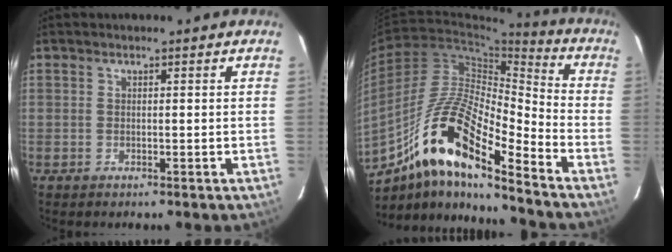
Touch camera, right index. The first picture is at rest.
{"total": 16.8, "force": [-10.4, 3.3, 12.8], "torque": [-0.241, 0.018, -0.177]}